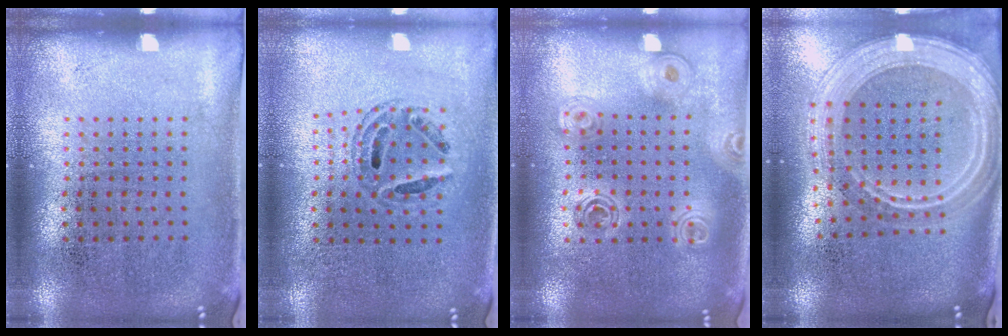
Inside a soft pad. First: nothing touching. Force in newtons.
{"total": 0.7, "press": 0.7, "slide": 0.2}
{"total": 1.7, "press": 1.4, "slide": 0.8}
{"total": 3.0, "press": 2.4, "slide": 1.7}